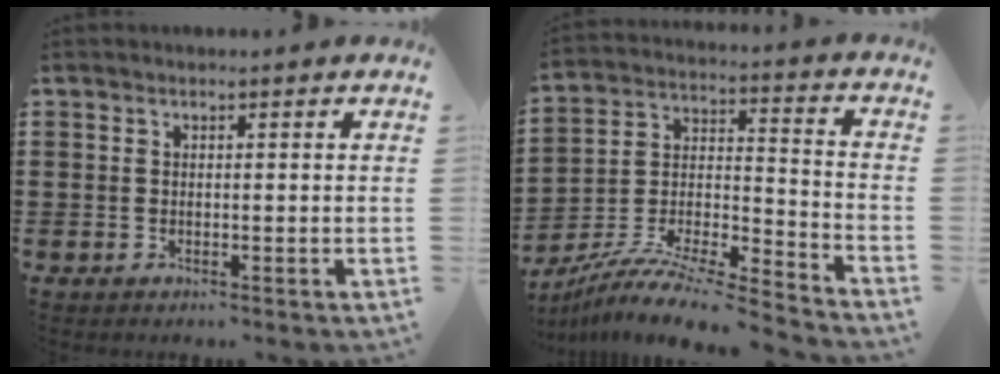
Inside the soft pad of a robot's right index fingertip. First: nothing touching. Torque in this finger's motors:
{"motor_torque": [0.79, 0.70, 0.55, 0.21]}